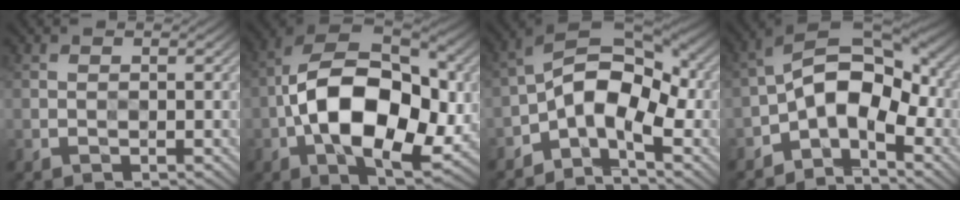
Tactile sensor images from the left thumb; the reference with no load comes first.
{"total": 16.2, "force": [-1.9, 9.3, 13.1], "torque": [-0.221, 0.000, -0.042]}
{"total": 9.9, "force": [-3.4, 5.2, 7.7], "torque": [-0.125, 0.006, -0.078]}
{"total": 10.9, "force": [-3.6, 6.1, 8.4], "torque": [-0.123, 0.008, -0.082]}